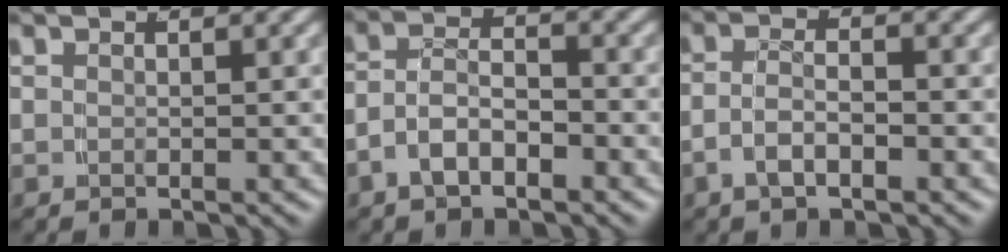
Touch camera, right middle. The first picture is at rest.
{"total": 4.2, "force": [-2.2, 2.7, 2.4], "torque": [-0.045, -0.010, -0.036]}
{"total": 2.8, "force": [-1.5, 1.2, 2.0], "torque": [-0.037, -0.006, -0.025]}